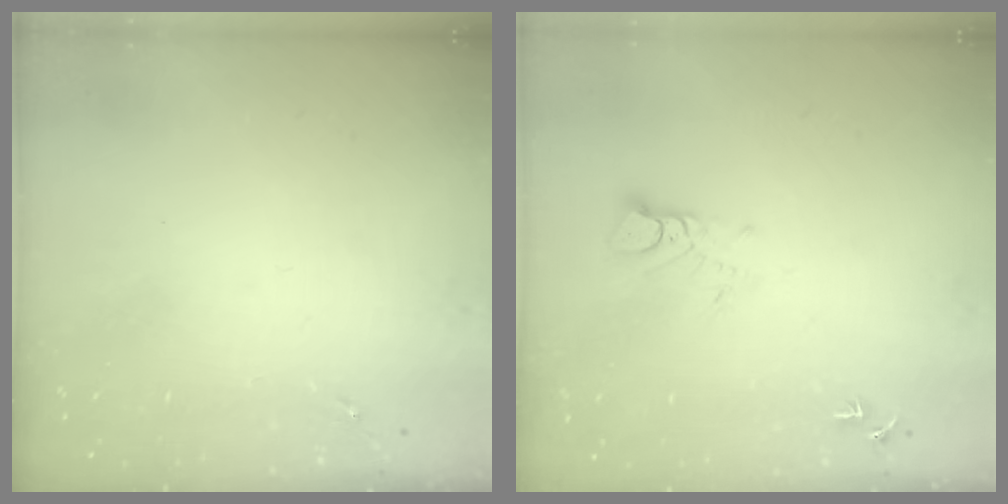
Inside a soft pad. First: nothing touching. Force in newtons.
{"total": 4.3, "press": 4.2, "slide": 0.4}